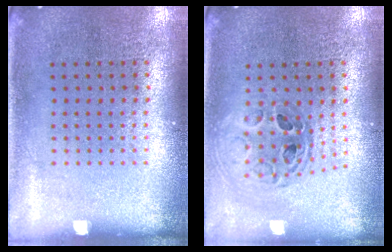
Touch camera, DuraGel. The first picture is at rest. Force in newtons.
{"total": 0.8, "press": 0.7, "slide": 0.2}